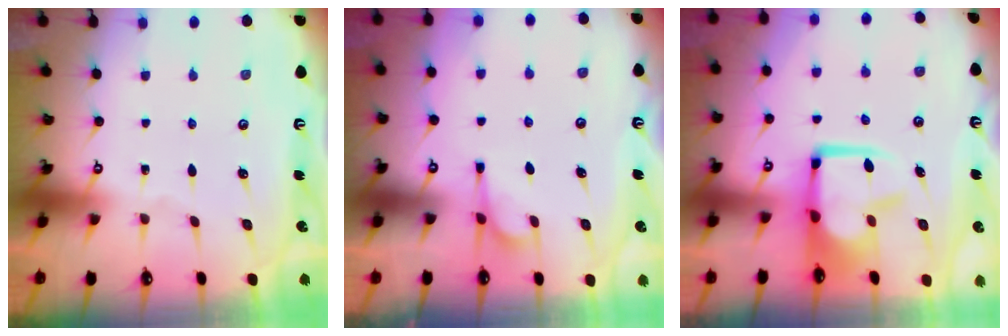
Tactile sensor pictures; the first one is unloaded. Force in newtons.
{"total": 2.4, "press": 2.3, "slide": 0.8}
{"total": 4.9, "press": 4.7, "slide": 1.4}